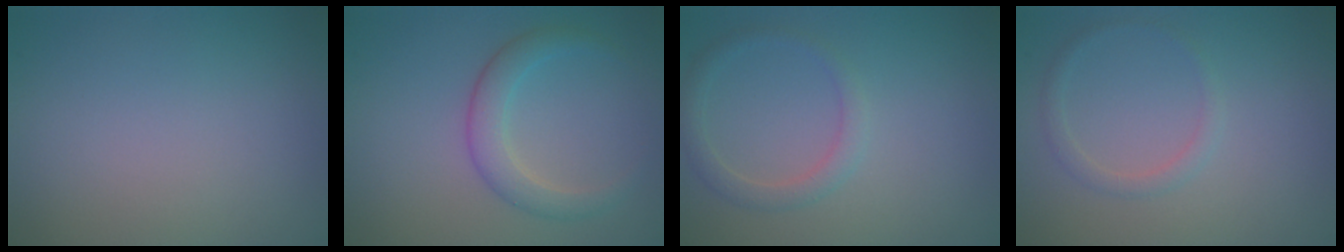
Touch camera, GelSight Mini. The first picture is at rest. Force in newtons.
{"total": 2.7, "press": 2.7, "slide": 0.1}
{"total": 1.7, "press": 1.7, "slide": 0.1}
{"total": 1.2, "press": 1.2, "slide": 0.2}